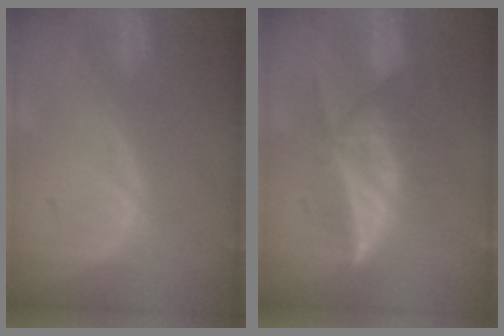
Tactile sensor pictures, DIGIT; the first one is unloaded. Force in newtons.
{"total": 6.0, "press": 5.8, "slide": 1.6}